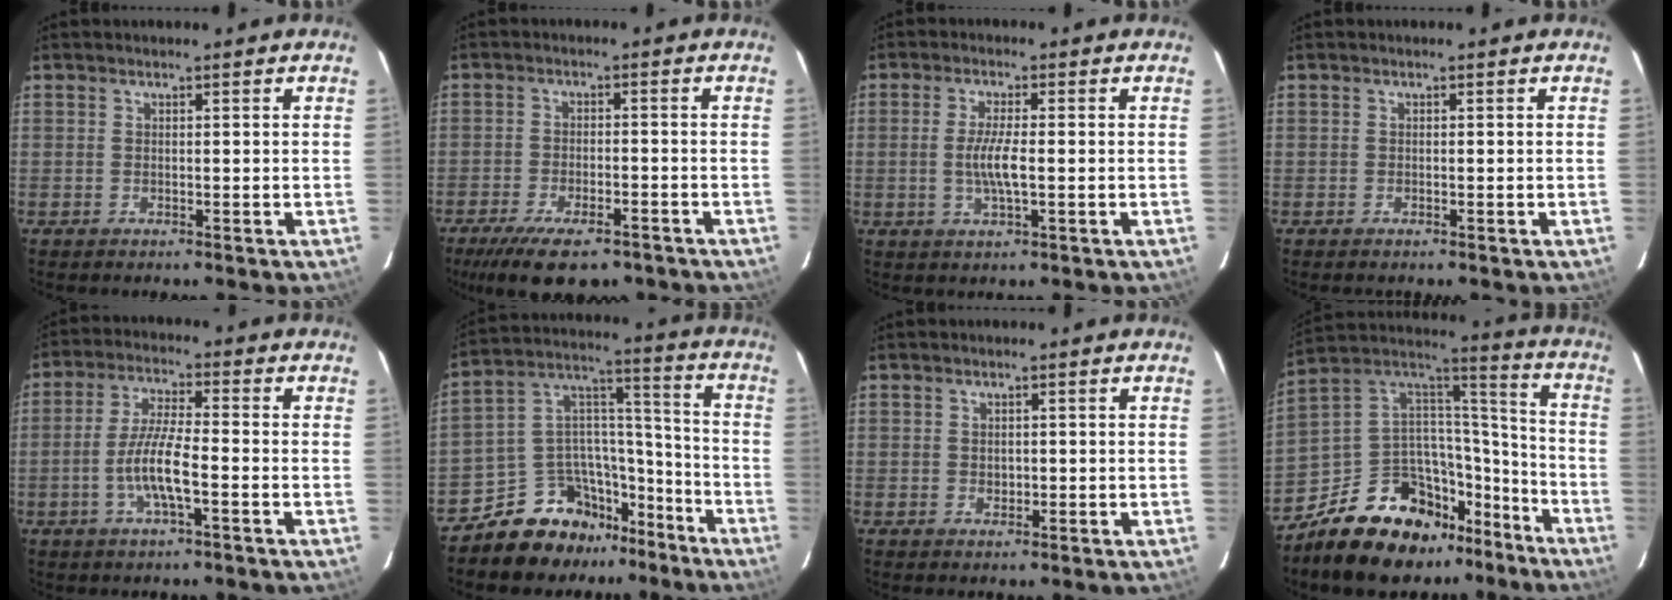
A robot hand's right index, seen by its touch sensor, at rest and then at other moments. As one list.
[{"total": 13.0, "force": [-9.4, 4.8, 7.6], "torque": [-0.167, -0.029, -0.147]}, {"total": 5.1, "force": [-0.6, 0.7, 5.0], "torque": [-0.093, -0.005, -0.010]}, {"total": 0.0}, {"total": 8.2, "force": [-2.8, 1.2, 7.6], "torque": [-0.153, 0.000, -0.054]}, {"total": 15.1, "force": [-11.6, 8.6, 4.5], "torque": [-0.095, 0.073, -0.182]}, {"total": 1.5, "force": [-0.1, 1.3, 0.8], "torque": [-0.011, 0.002, 0.000]}, {"total": 22.1, "force": [-14.8, 12.4, 10.7], "torque": [-0.207, 0.053, -0.218]}]